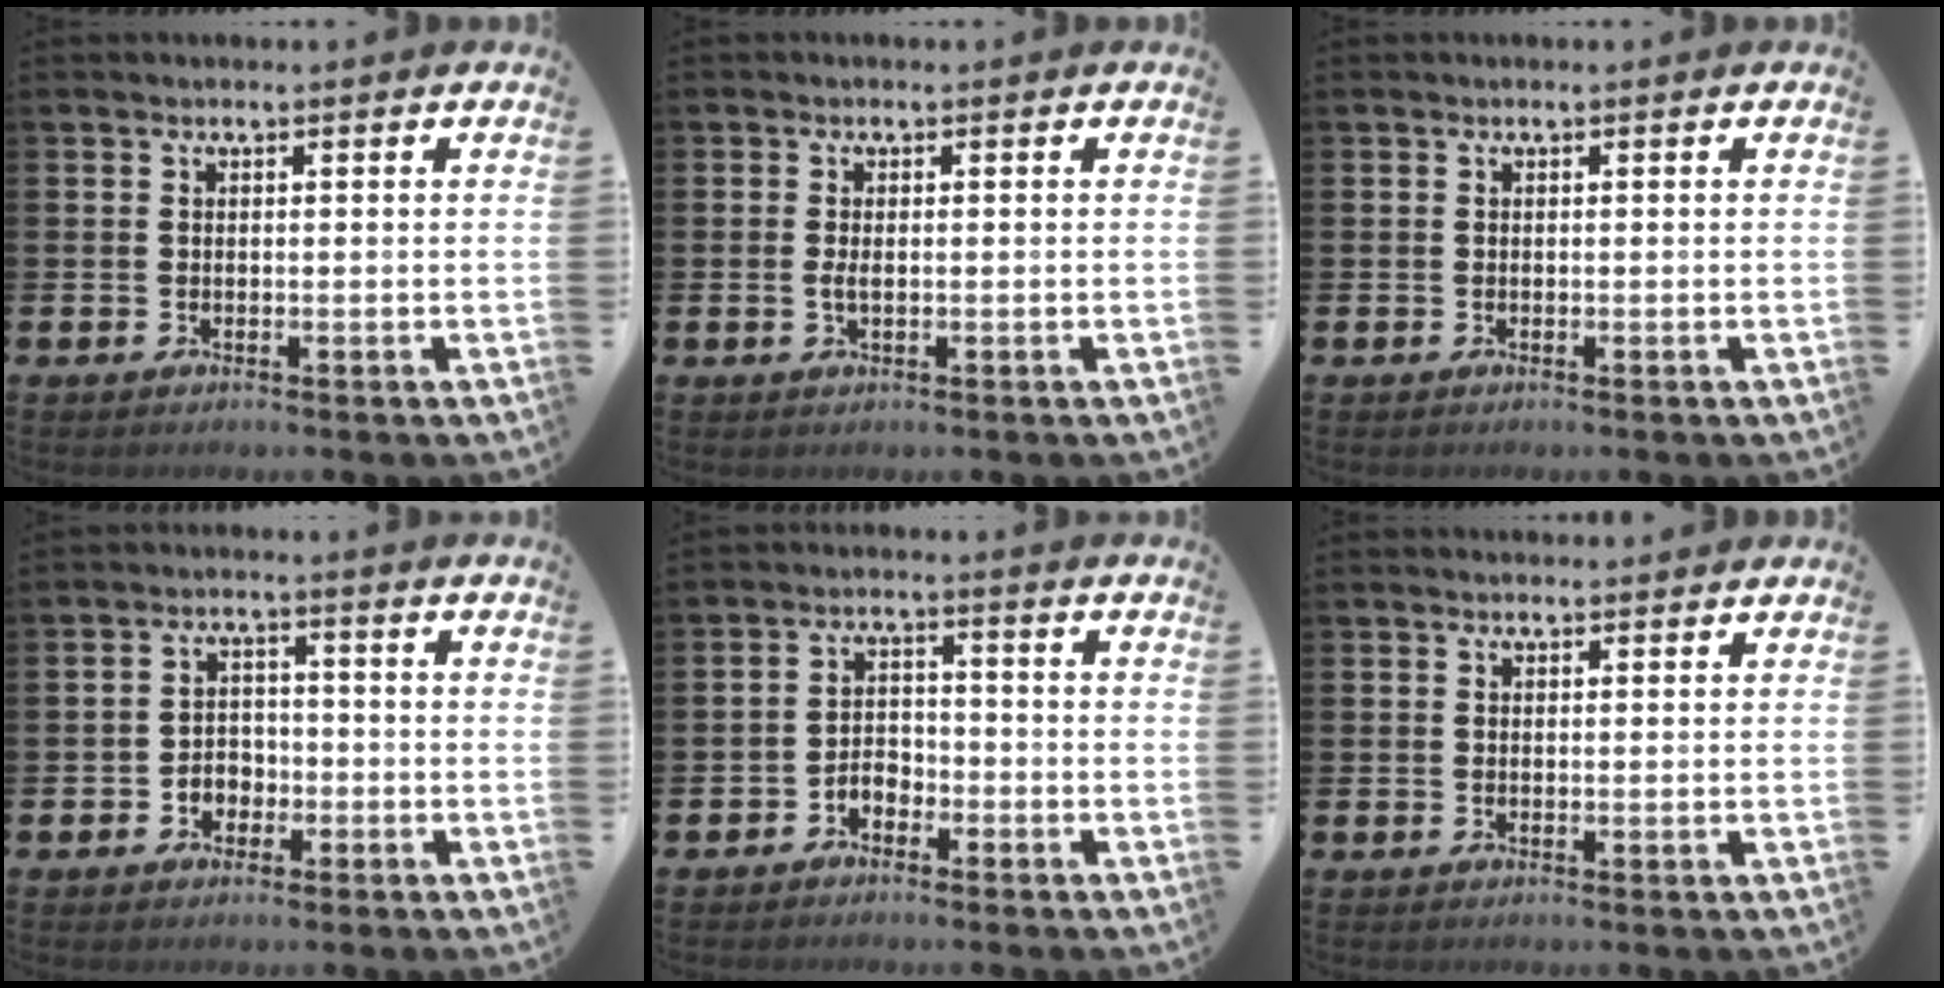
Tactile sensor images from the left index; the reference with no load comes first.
{"total": 1.2, "force": [-0.1, 0.5, 1.1], "torque": [-0.018, 0.000, -0.004]}
{"total": 0.0}
{"total": 3.0, "force": [-1.6, 2.4, 0.9], "torque": [-0.020, 0.005, -0.038]}
{"total": 2.7, "force": [-2.2, 1.4, 0.6], "torque": [-0.020, 0.010, -0.047]}
{"total": 0.9, "force": [0.8, 0.2, 0.1], "torque": [0.008, -0.002, 0.013]}